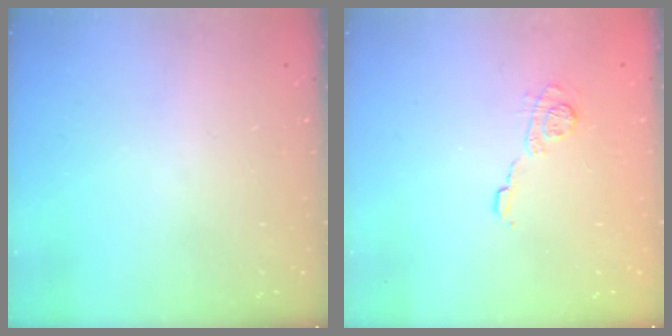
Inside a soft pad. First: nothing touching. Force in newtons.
{"total": 9.5, "press": 9.5, "slide": 0.8}